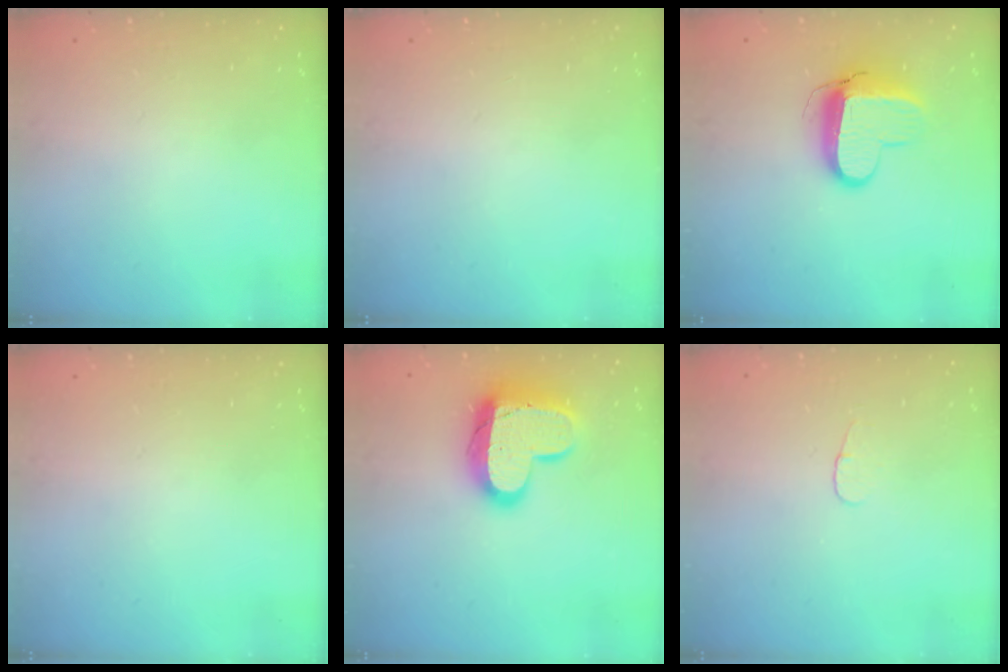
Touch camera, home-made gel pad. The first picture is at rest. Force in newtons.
{"total": 0.0}
{"total": 10.3, "press": 10.3, "slide": 1.2}
{"total": 0.0}
{"total": 16.3, "press": 16.2, "slide": 1.4}
{"total": 3.4, "press": 3.3, "slide": 0.4}